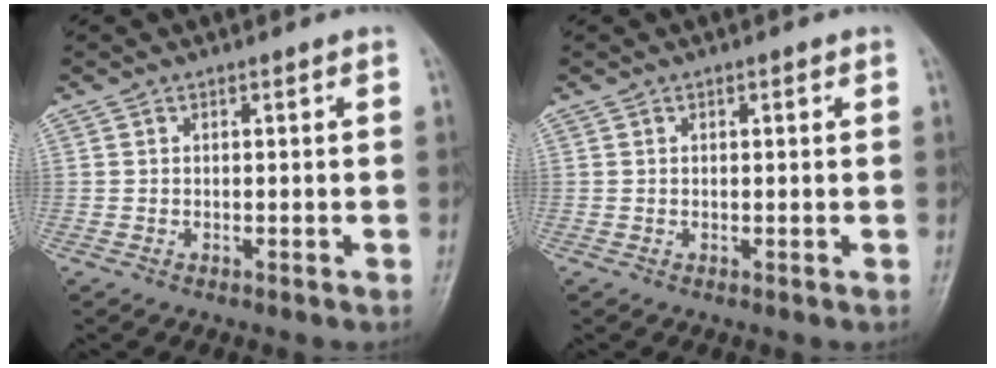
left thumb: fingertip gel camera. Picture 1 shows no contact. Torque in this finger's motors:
{"motor_torque": [0.07, 0.12, -0.32, -0.24, -0.01]}